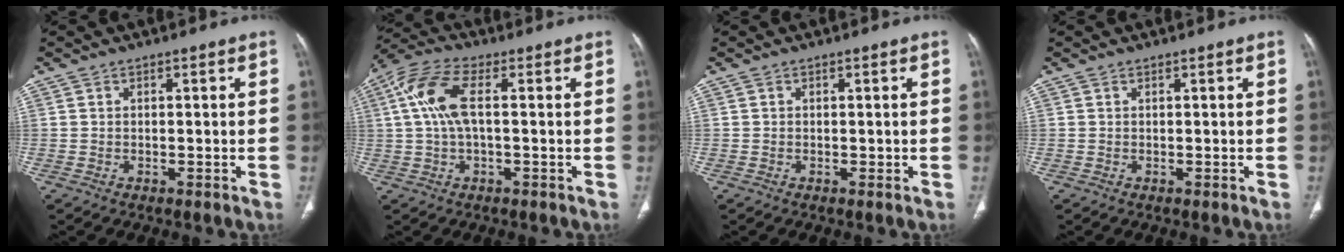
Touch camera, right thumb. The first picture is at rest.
{"total": 9.3, "force": [1.3, 3.7, 8.4], "torque": [-0.203, 0.027, 0.022]}
{"total": 0.0}
{"total": 0.0}